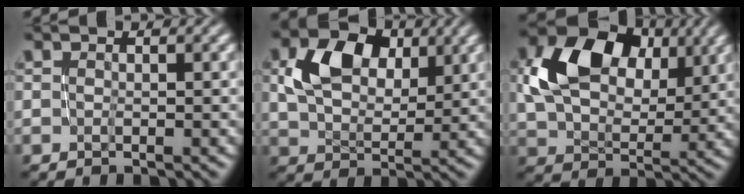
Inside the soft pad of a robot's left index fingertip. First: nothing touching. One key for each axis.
{"total": 6.4, "fx": 2.8, "fy": 4.2, "fz": 4.0, "tx": -0.073, "ty": 0.006, "tz": 0.049}
{"total": 10.3, "fx": 3.9, "fy": 6.8, "fz": 6.6, "tx": -0.122, "ty": 0.014, "tz": 0.064}